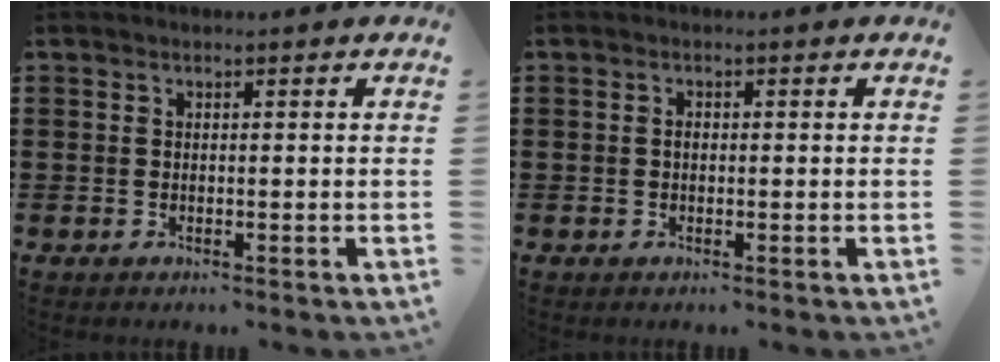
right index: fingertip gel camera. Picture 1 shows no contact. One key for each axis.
{"total": 0.9, "fx": -0.1, "fy": 0.5, "fz": 0.7, "tx": -0.016, "ty": 0.000, "tz": -0.001}